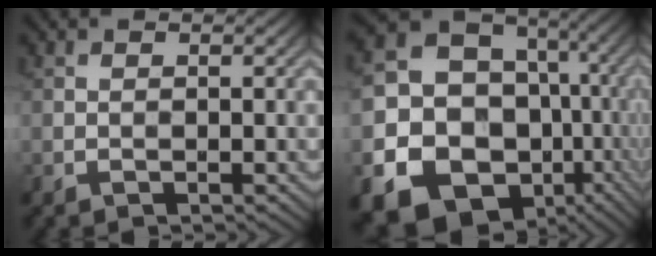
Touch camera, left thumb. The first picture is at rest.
{"total": 21.7, "force": [-6.5, 18.4, 9.5], "torque": [-0.222, -0.051, -0.098]}